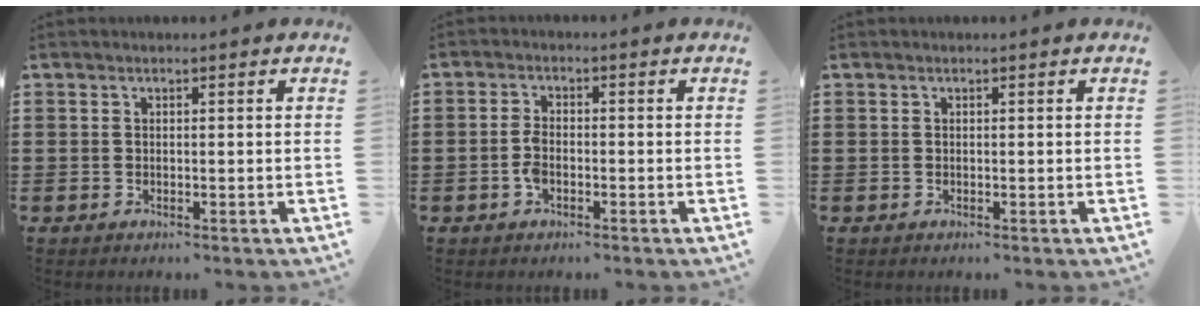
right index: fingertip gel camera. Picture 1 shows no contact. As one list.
[{"total": 2.7, "force": [-1.0, 1.3, 2.2], "torque": [-0.064, -0.007, -0.024]}, {"total": 0.0}]